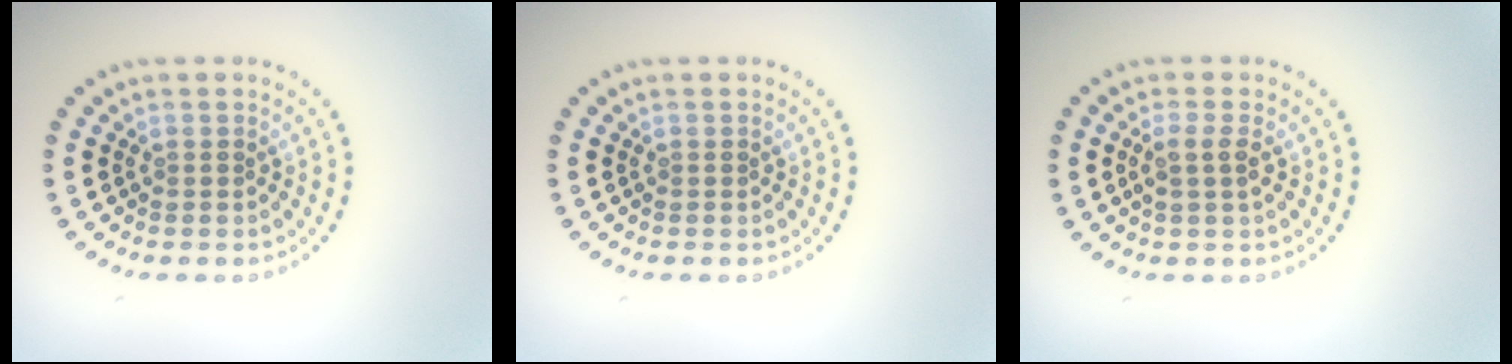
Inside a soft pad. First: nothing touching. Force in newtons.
{"total": 0.0}
{"total": 1.5, "press": 1.4, "slide": 0.6}